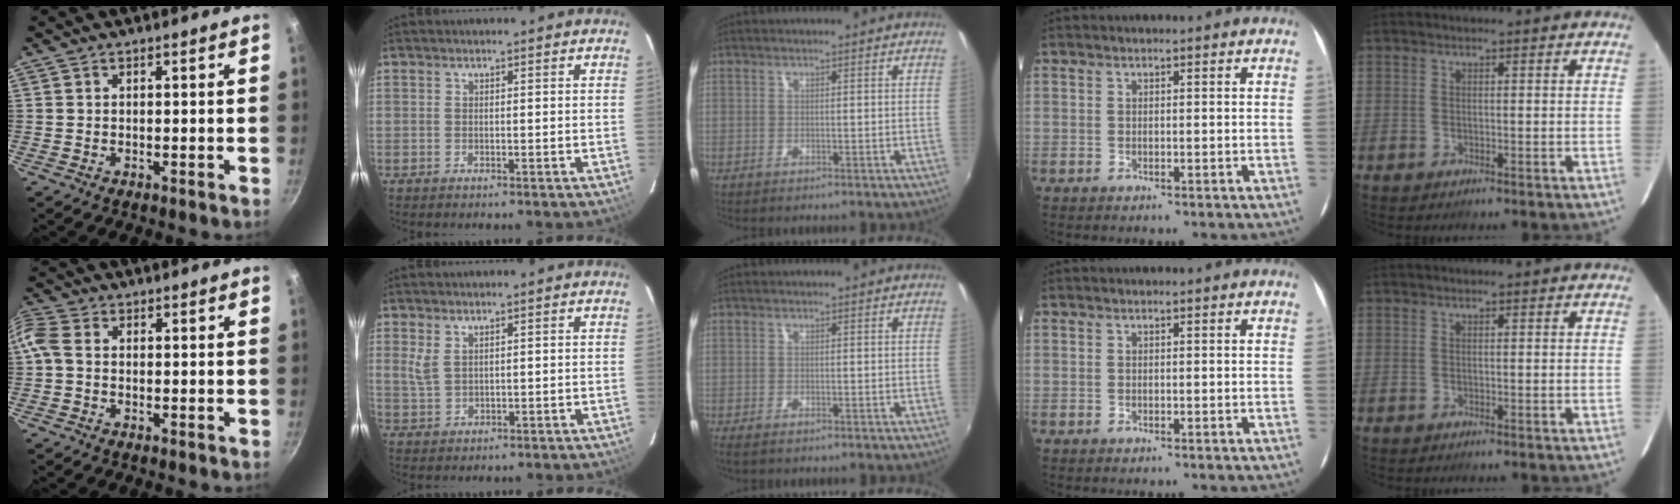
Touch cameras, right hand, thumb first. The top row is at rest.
{"thumb": {"total": 3.7, "force": [-0.4, 2.6, 2.6], "torque": [-0.064, 0.011, -0.021]}, "index": {"total": 2.5, "force": [1.4, 1.1, 1.7], "torque": [-0.035, -0.002, 0.030]}, "middle": {"total": 2.2, "force": [-1.6, 0.5, 1.4], "torque": [-0.027, -0.011, -0.027]}}